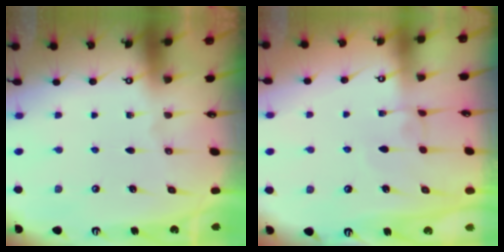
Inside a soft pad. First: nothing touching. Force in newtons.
{"total": 3.3, "press": 3.3, "slide": 0.1}